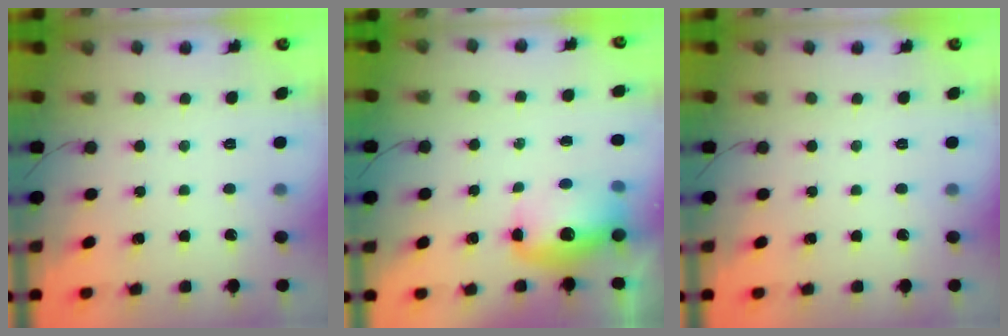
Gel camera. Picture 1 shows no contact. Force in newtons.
{"total": 11.3, "press": 11.0, "slide": 2.5}
{"total": 0.0}